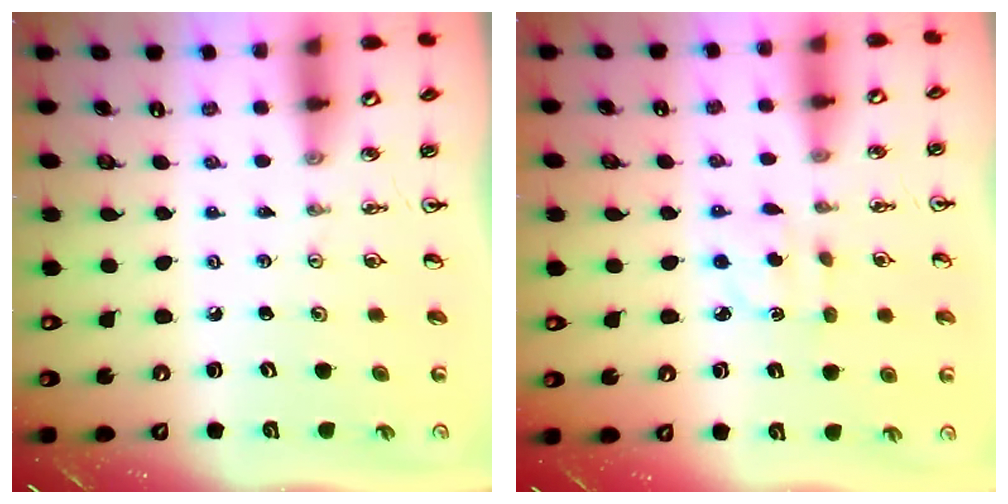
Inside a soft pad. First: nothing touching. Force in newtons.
{"total": 2.4, "press": 2.2, "slide": 0.8}